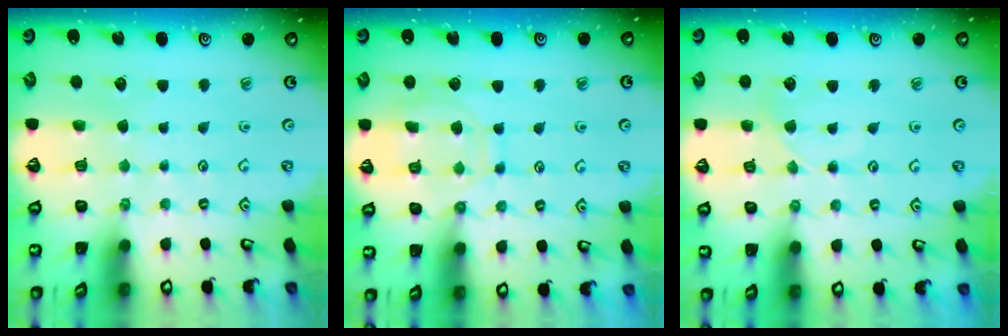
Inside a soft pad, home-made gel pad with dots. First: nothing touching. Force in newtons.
{"total": 11.0, "press": 11.0, "slide": 0.8}
{"total": 3.2, "press": 3.2, "slide": 0.4}